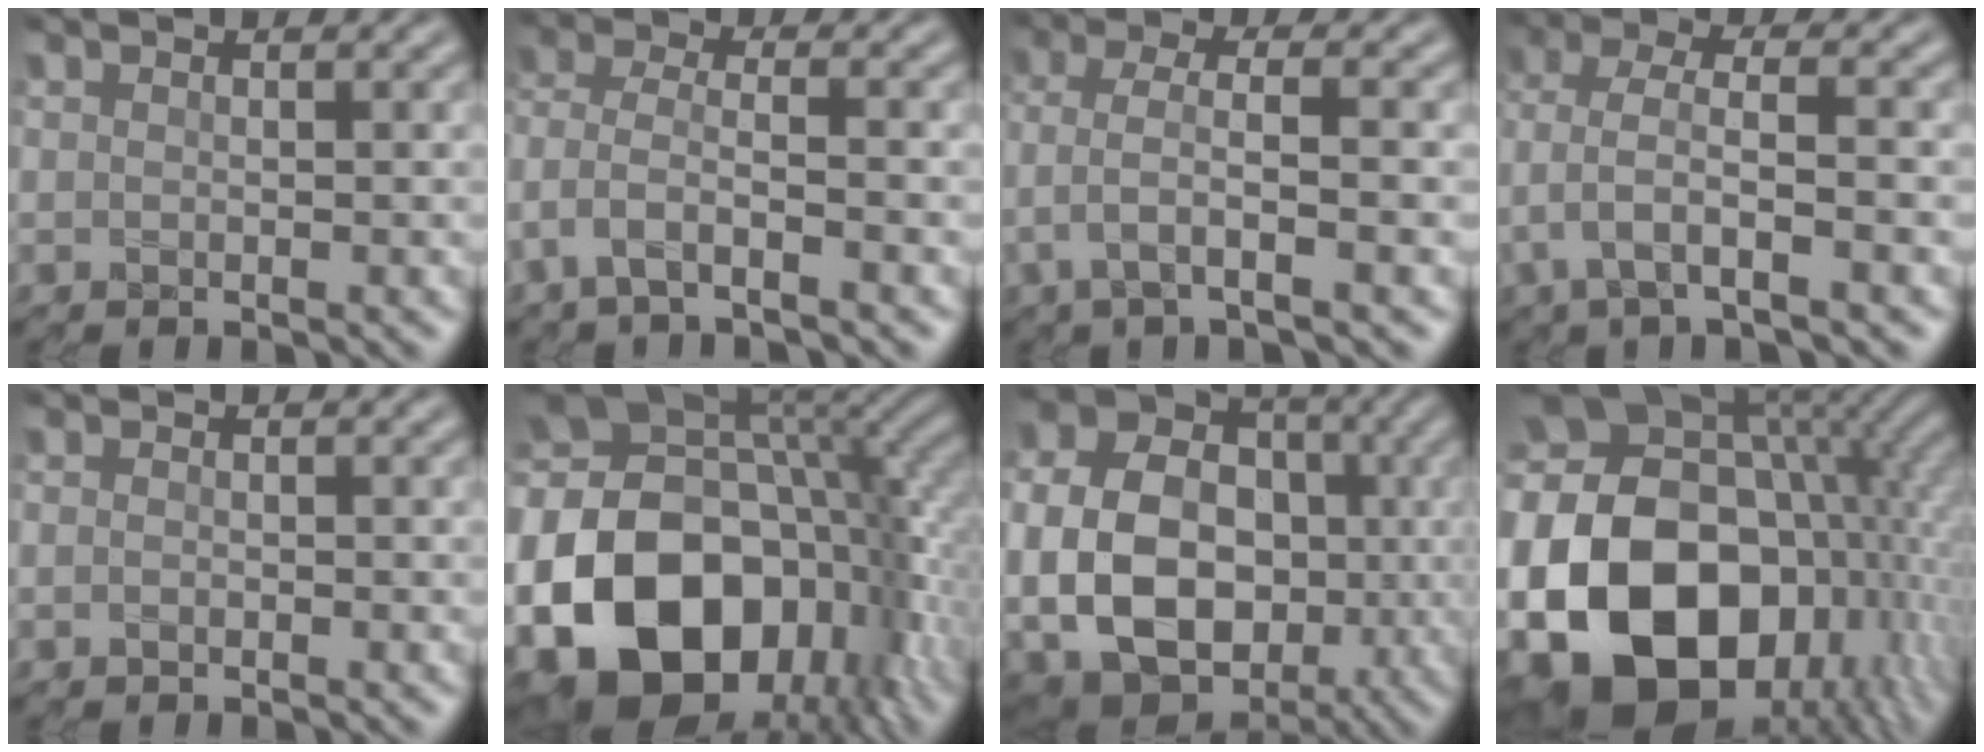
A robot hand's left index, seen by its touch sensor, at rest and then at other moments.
{"total": 3.8, "force": [-2.4, 0.9, 2.8], "torque": [-0.063, 0.000, -0.057]}
{"total": 3.9, "force": [-1.2, 0.9, 3.6], "torque": [-0.076, 0.005, -0.027]}
{"total": 4.5, "force": [-1.6, 1.5, 4.0], "torque": [-0.091, 0.005, -0.034]}
{"total": 0.7, "force": [-0.3, 0.5, 0.4], "torque": [-0.008, -0.001, -0.006]}
{"total": 21.9, "force": [-5.8, 16.4, 13.3], "torque": [-0.278, -0.055, -0.098]}
{"total": 14.1, "force": [-1.6, 11.0, 8.6], "torque": [-0.156, -0.018, -0.023]}
{"total": 22.8, "force": [-3.6, 17.4, 14.3], "torque": [-0.284, -0.051, -0.063]}